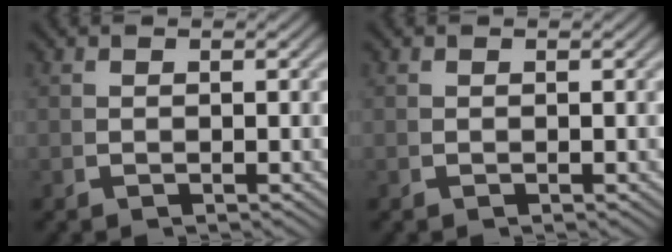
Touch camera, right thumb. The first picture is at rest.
{"total": 0.0}